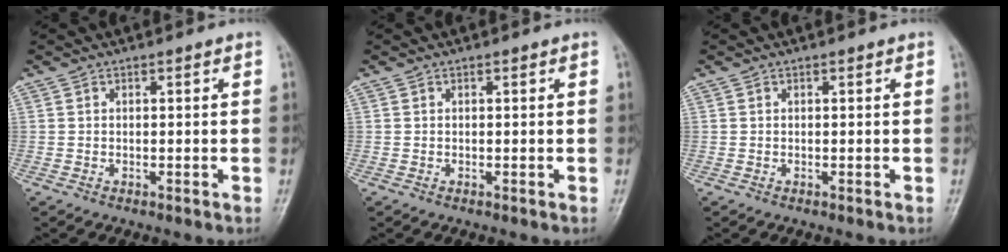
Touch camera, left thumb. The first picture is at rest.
{"total": 0.0}
{"total": 0.0}